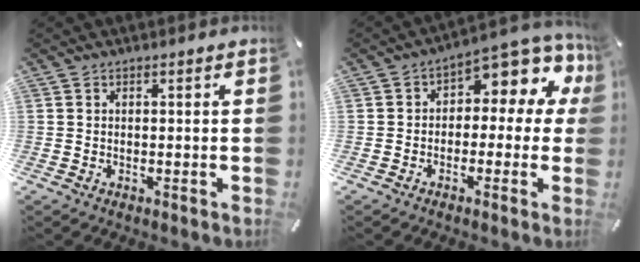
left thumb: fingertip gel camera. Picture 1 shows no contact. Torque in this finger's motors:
{"motor_torque": [0.41, 0.41, 0.53, 0.38, 0.06]}